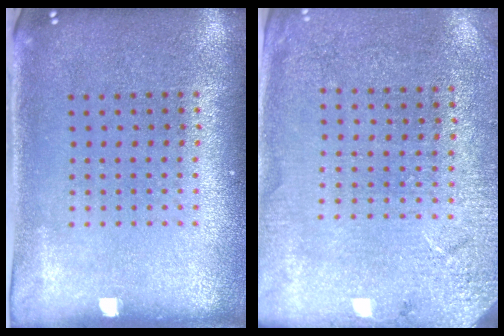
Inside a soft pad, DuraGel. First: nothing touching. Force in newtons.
{"total": 2.6, "press": 2.6, "slide": 0.4}